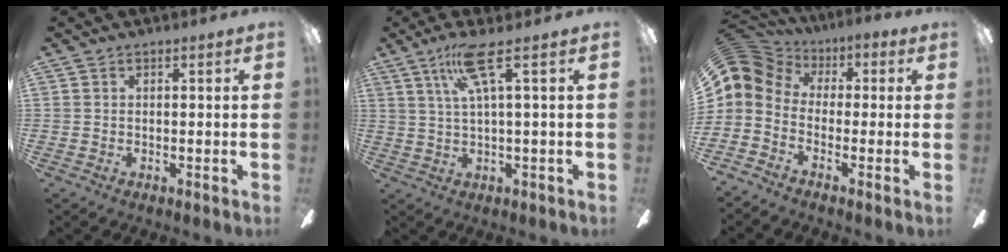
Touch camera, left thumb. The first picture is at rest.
{"total": 9.7, "force": [4.0, 1.9, 8.6], "torque": [-0.158, -0.002, 0.066]}
{"total": 5.7, "force": [-1.6, 4.8, 2.7], "torque": [-0.086, 0.002, -0.033]}